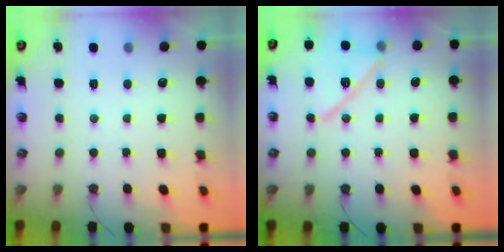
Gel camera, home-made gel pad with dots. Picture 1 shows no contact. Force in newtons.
{"total": 14.7, "press": 14.6, "slide": 1.2}